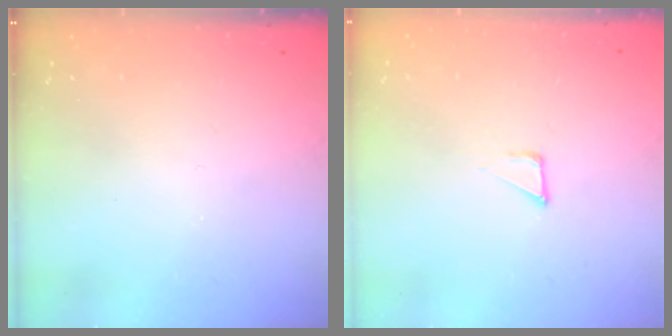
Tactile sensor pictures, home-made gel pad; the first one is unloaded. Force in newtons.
{"total": 2.1, "press": 2.1, "slide": 0.1}